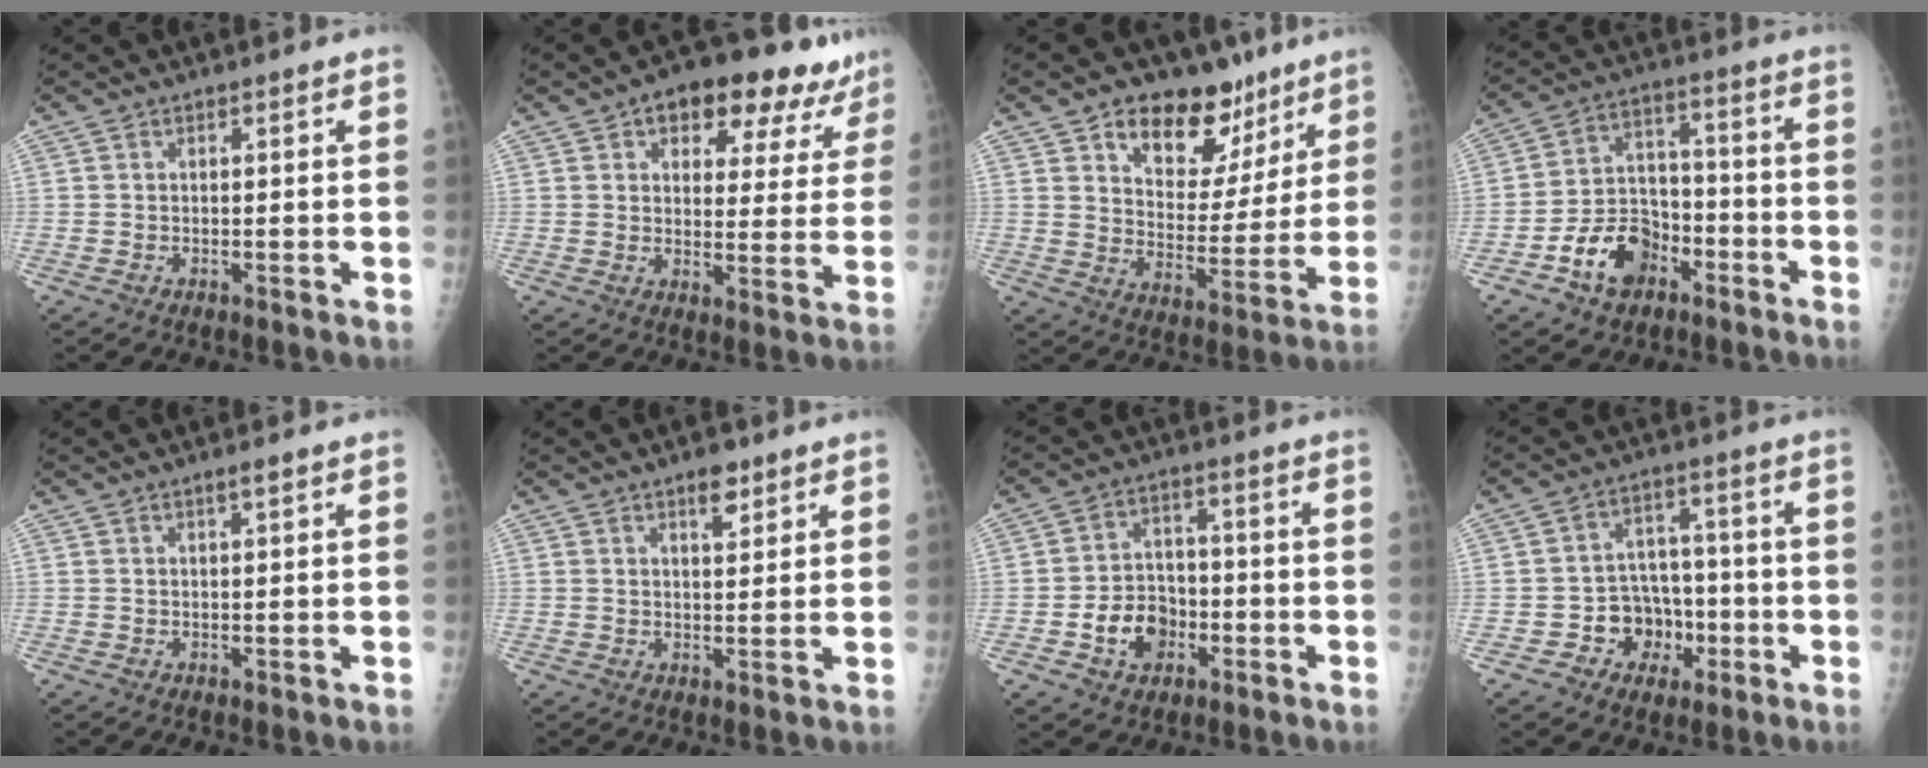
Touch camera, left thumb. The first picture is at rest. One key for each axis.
{"total": 15.2, "fx": 9.6, "fy": 8.1, "fz": 8.6, "tx": -0.056, "ty": -0.020, "tz": 0.123}
{"total": 16.7, "fx": 10.3, "fy": 10.0, "fz": 8.5, "tx": -0.057, "ty": -0.050, "tz": 0.161}
{"total": 12.0, "fx": -6.0, "fy": 8.4, "fz": 6.0, "tx": -0.070, "ty": 0.053, "tz": -0.103}
{"total": 1.1, "fx": 0.7, "fy": 0.1, "fz": 0.9, "tx": -0.015, "ty": -0.003, "tz": 0.011}
{"total": 3.9, "fx": 2.5, "fy": 1.7, "fz": 2.4, "tx": -0.022, "ty": -0.014, "tz": 0.038}
{"total": 9.2, "fx": -3.2, "fy": 7.2, "fz": 4.8, "tx": -0.048, "ty": 0.026, "tz": -0.053}
{"total": 9.1, "fx": -3.2, "fy": 7.6, "fz": 3.7, "tx": -0.009, "ty": 0.035, "tz": -0.047}